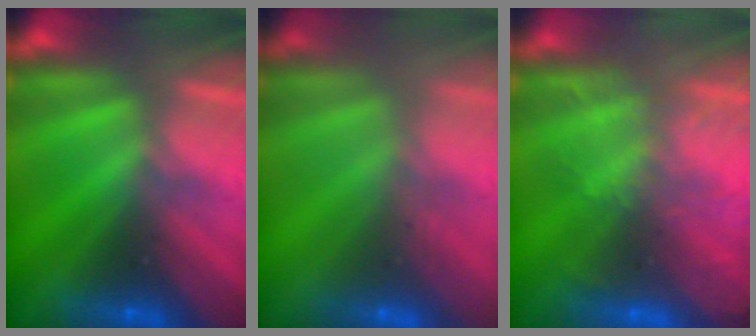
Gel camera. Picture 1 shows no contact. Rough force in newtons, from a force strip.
{"total": 2.5}
{"total": 8.3}